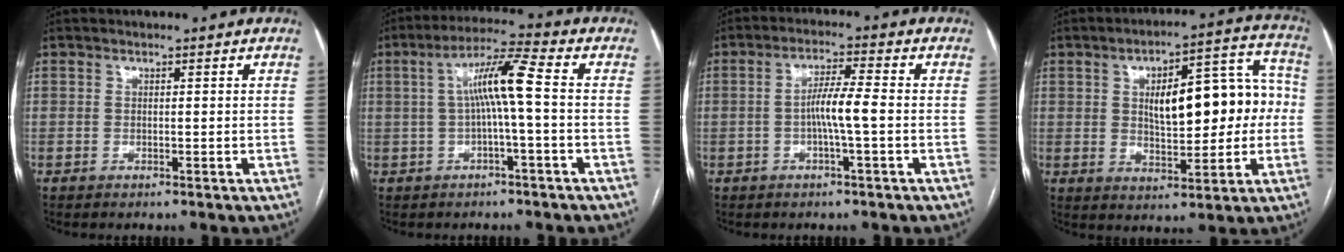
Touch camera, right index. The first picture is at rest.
{"total": 7.8, "force": [0.2, -0.1, 7.8], "torque": [-0.141, 0.023, 0.002]}
{"total": 5.2, "force": [-0.8, -0.1, 5.1], "torque": [-0.097, 0.007, -0.017]}
{"total": 15.3, "force": [1.1, 6.0, 14.0], "torque": [-0.192, 0.042, 0.026]}